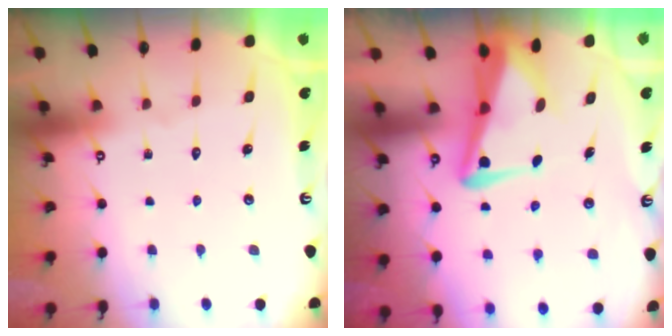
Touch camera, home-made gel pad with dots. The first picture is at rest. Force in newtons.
{"total": 6.4, "press": 6.1, "slide": 1.9}